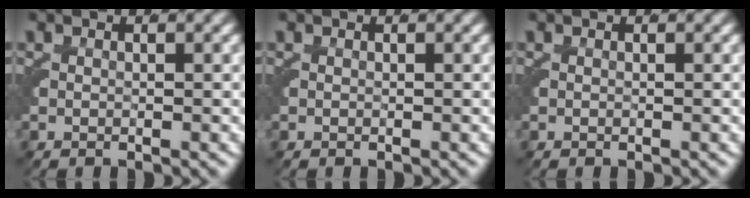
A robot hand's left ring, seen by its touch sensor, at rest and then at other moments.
{"total": 0.0}
{"total": 0.0}